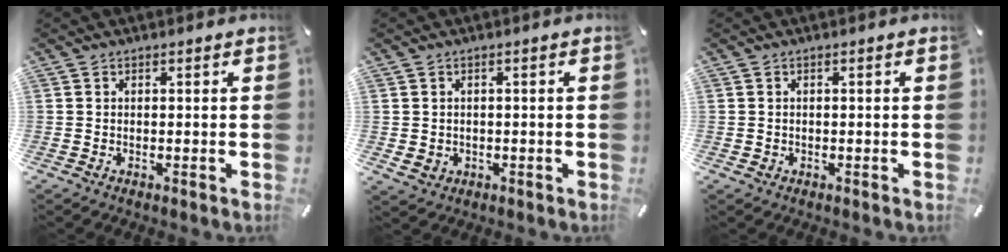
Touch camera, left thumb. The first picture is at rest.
{"total": 2.3, "force": [-0.3, 2.2, 0.6], "torque": [-0.012, 0.003, -0.005]}
{"total": 0.7, "force": [-0.1, 0.7, 0.1], "torque": [-0.002, 0.005, -0.005]}